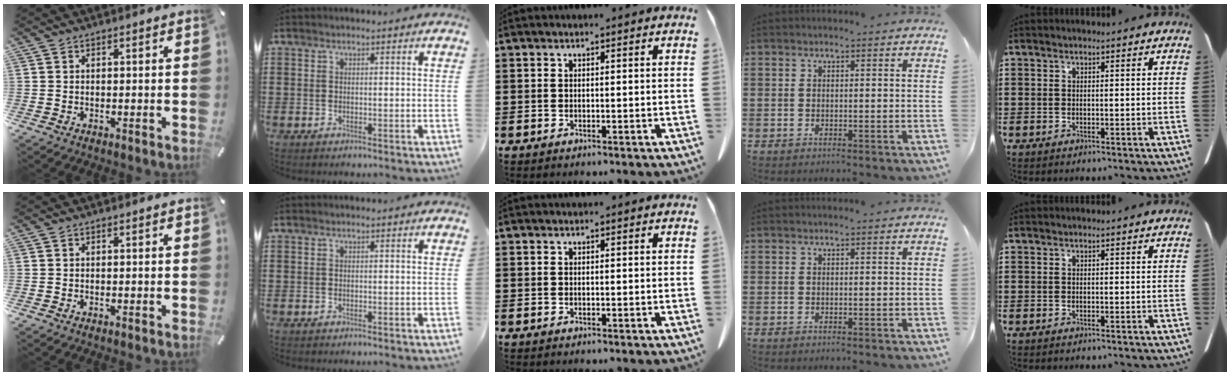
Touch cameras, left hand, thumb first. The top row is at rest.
{}